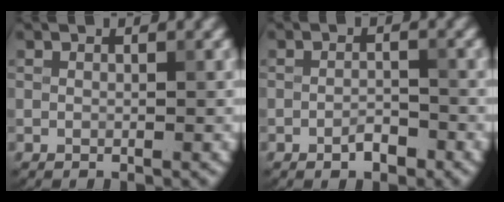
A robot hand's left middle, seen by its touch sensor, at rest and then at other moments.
{"total": 1.8, "force": [-1.1, 0.7, 1.2], "torque": [-0.020, 0.002, -0.022]}